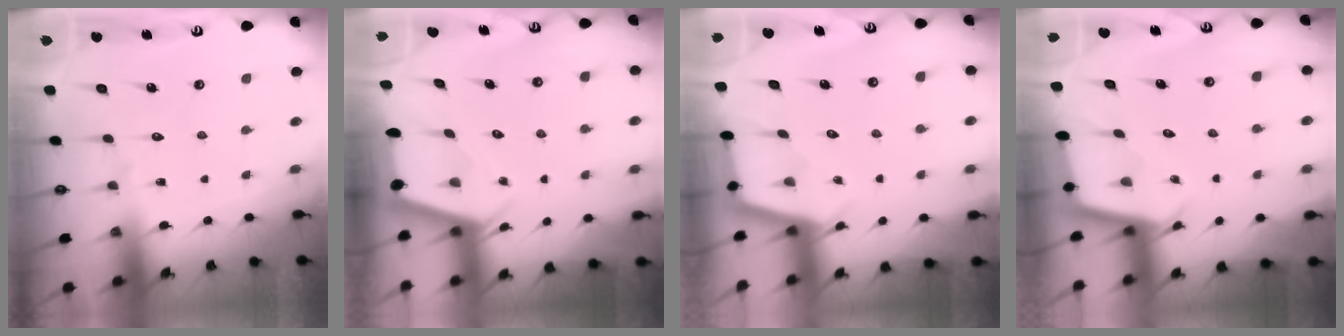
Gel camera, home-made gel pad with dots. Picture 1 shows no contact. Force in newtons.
{"total": 2.3, "press": 2.3, "slide": 0.3}
{"total": 2.5, "press": 2.5, "slide": 0.1}
{"total": 2.2, "press": 2.2, "slide": 0.2}